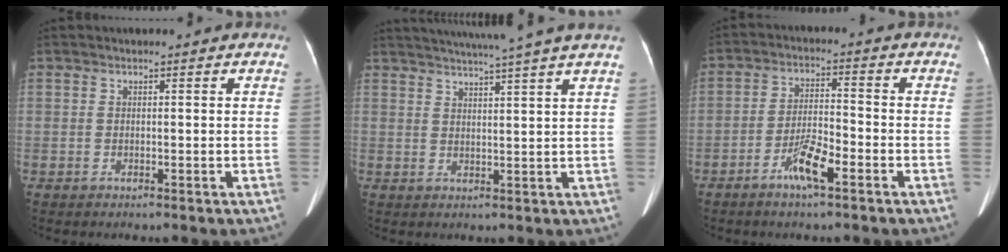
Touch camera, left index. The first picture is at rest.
{"total": 12.0, "force": [10.3, -2.2, 5.9], "torque": [-0.097, -0.007, 0.131]}
{"total": 5.9, "force": [-3.7, 0.7, 4.5], "torque": [-0.091, -0.004, -0.067]}